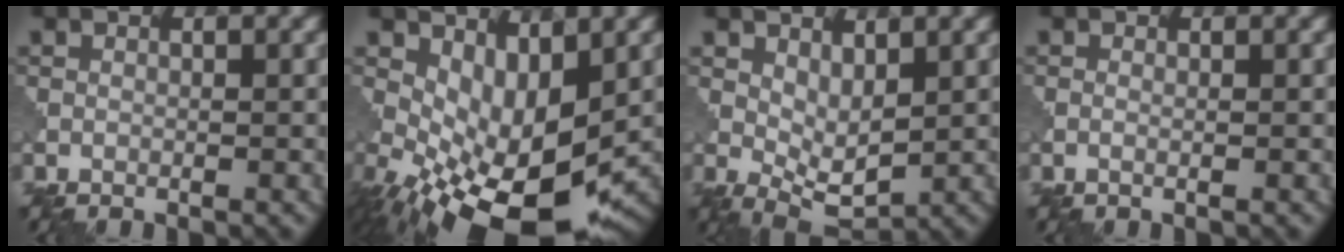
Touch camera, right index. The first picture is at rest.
{"total": 9.3, "force": [-1.7, 4.3, 8.1], "torque": [-0.150, -0.017, -0.019]}
{"total": 3.3, "force": [1.2, 1.5, 2.6], "torque": [-0.052, -0.007, 0.029]}
{"total": 0.6, "force": [0.0, 0.2, 0.6], "torque": [-0.010, 0.001, -0.004]}